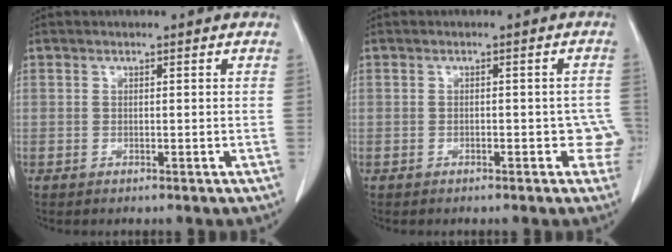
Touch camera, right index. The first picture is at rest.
{"total": 4.2, "force": [-1.2, 2.1, 3.4], "torque": [-0.018, 0.013, -0.013]}